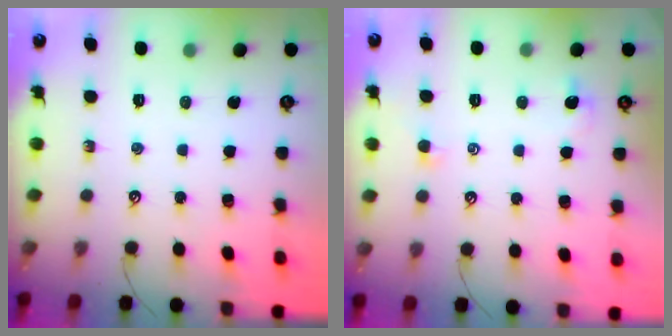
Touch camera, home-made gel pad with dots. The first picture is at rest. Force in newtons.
{"total": 0.7, "press": 0.4, "slide": 0.6}